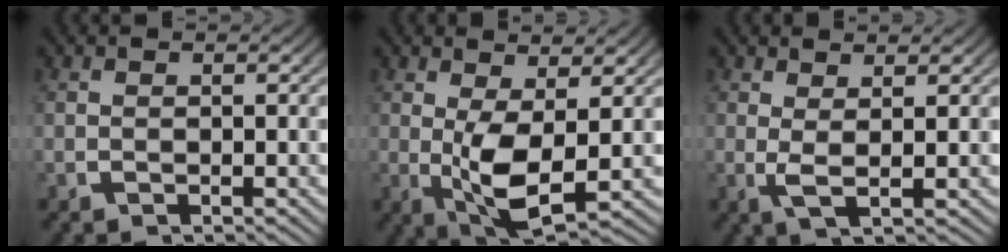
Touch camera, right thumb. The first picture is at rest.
{"total": 6.5, "force": [-0.1, 3.6, 5.5], "torque": [-0.122, -0.036, 0.015]}
{"total": 2.4, "force": [0.9, 0.4, 2.1], "torque": [-0.047, -0.012, 0.023]}